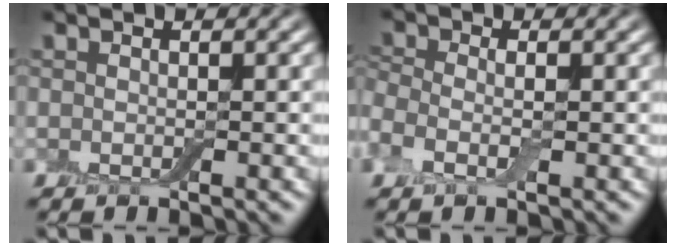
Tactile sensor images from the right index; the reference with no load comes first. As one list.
[{"total": 2.0, "force": [-0.4, 1.1, 1.7], "torque": [-0.042, 0.006, -0.021]}]